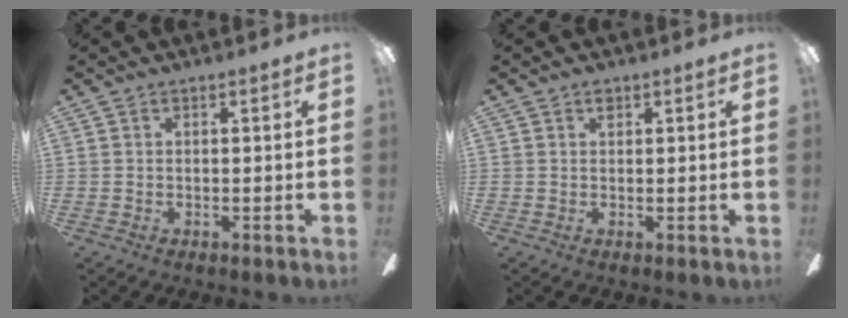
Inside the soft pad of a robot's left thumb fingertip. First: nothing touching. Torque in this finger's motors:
{"motor_torque": [0.15, 0.07, 0.45, -0.15, 0.00]}